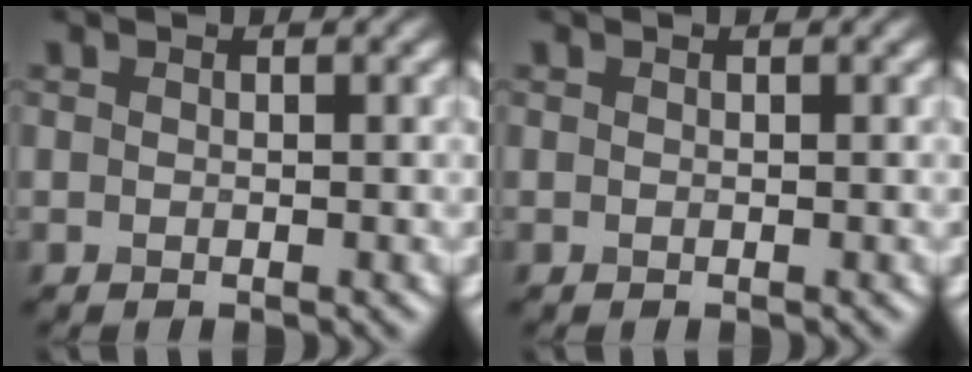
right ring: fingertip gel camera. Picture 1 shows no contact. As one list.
[{"total": 0.0}]